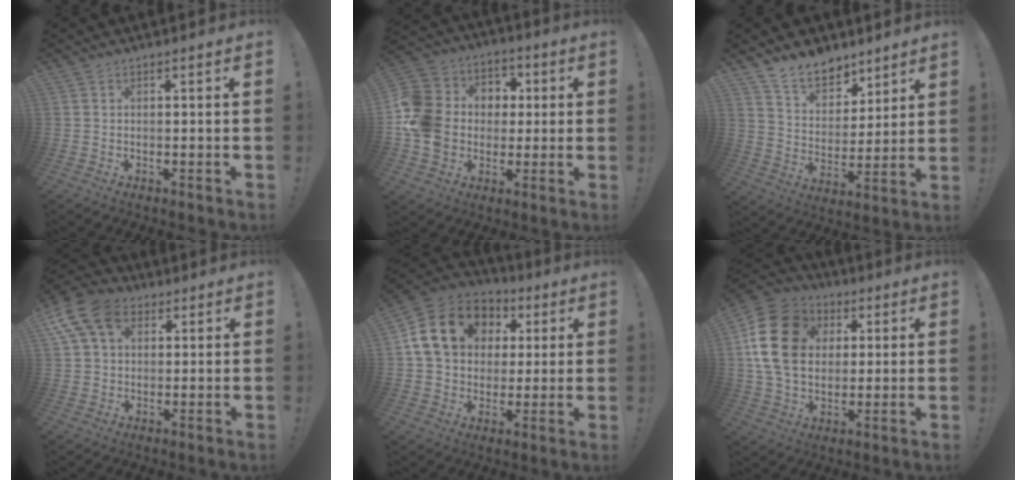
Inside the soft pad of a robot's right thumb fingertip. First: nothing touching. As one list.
[{"total": 17.0, "force": [-1.0, 15.1, 7.8], "torque": [-0.133, 0.020, -0.003]}, {"total": 11.3, "force": [9.1, 6.0, 3.0], "torque": [-0.052, -0.069, 0.177]}, {"total": 13.4, "force": [5.5, 9.4, 7.8], "torque": [-0.151, -0.016, 0.109]}, {"total": 18.8, "force": [5.7, 14.6, 10.3], "torque": [-0.165, -0.004, 0.121]}, {"total": 19.9, "force": [4.1, 15.1, 12.4], "torque": [-0.216, -0.003, 0.080]}]